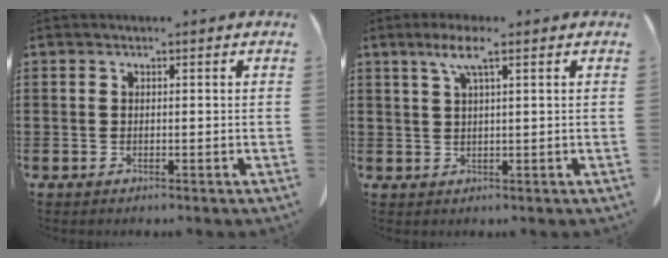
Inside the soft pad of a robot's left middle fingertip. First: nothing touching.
{"total": 4.1, "force": [2.2, 0.4, 3.4], "torque": [-0.074, 0.003, 0.037]}